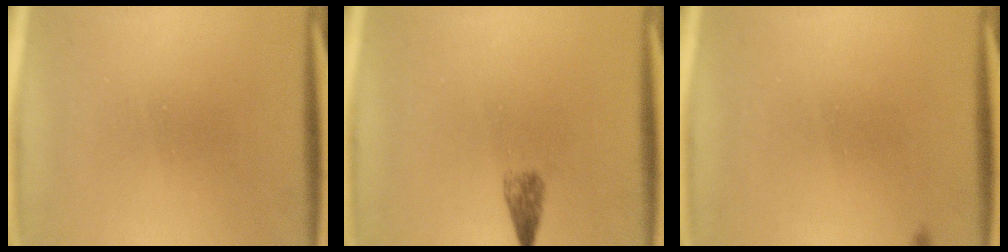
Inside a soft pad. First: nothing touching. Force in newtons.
{"total": 1.4}
{"total": 0.6}